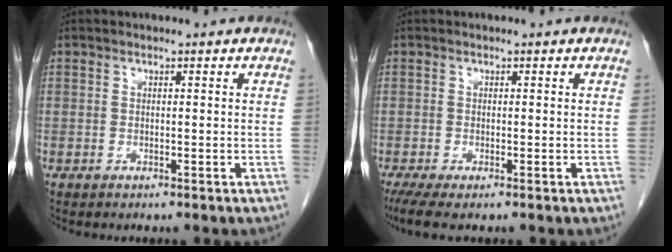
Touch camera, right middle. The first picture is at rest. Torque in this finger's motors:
{"motor_torque": [0.80, -0.21, 0.03, 0.05]}